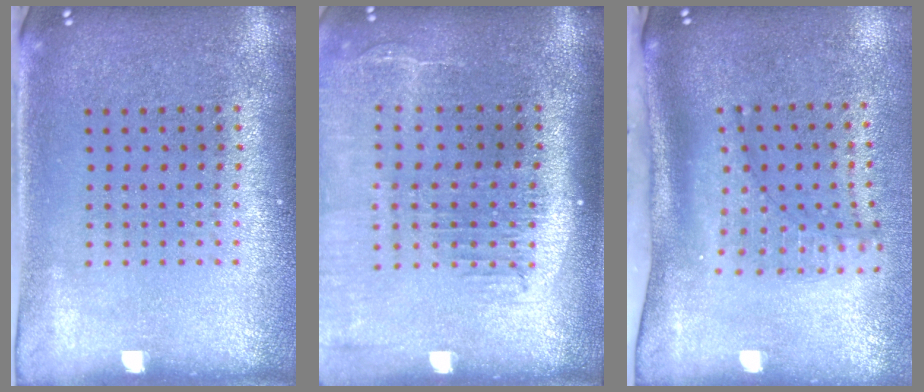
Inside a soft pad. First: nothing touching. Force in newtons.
{"total": 2.2, "press": 1.8, "slide": 1.3}
{"total": 2.2, "press": 1.5, "slide": 1.6}